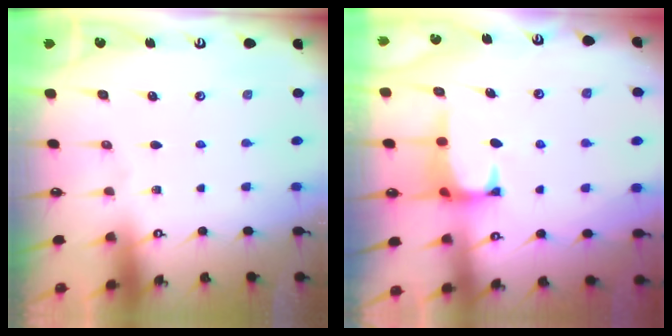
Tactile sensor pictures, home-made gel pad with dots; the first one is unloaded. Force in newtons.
{"total": 0.9, "press": 0.4, "slide": 0.8}